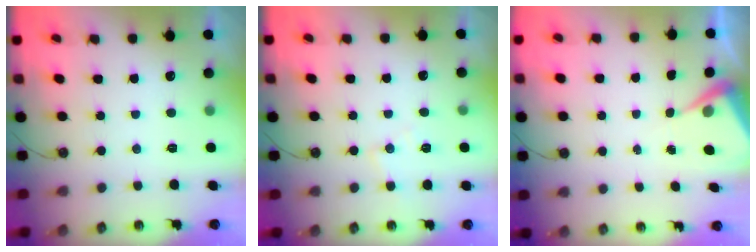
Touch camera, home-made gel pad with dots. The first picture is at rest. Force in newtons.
{"total": 6.3, "press": 6.2, "slide": 0.9}
{"total": 6.0, "press": 5.9, "slide": 0.8}